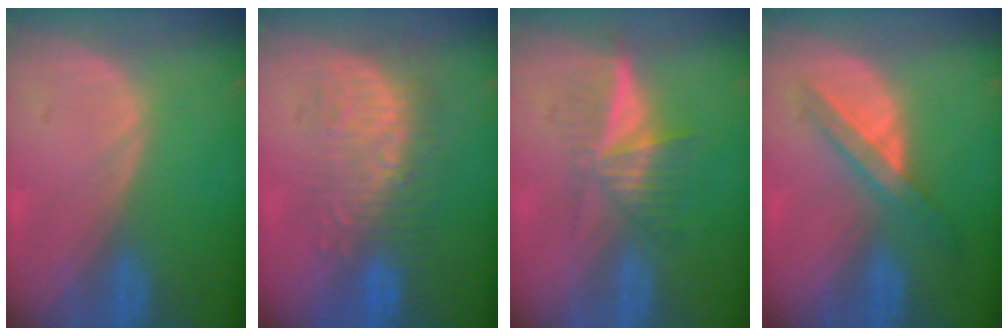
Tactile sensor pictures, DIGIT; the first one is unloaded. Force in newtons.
{"total": 9.1, "press": 8.4, "slide": 3.5}
{"total": 6.3, "press": 5.3, "slide": 3.5}
{"total": 5.8, "press": 5.3, "slide": 2.3}